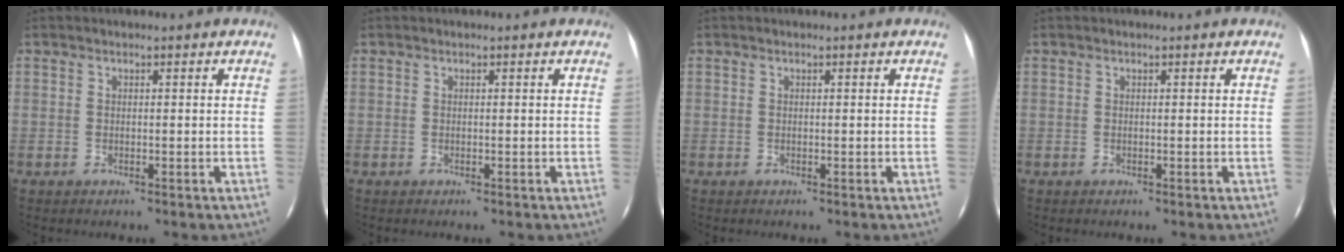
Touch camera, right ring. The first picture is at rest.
{"total": 0.0}
{"total": 0.0}
{"total": 0.0}